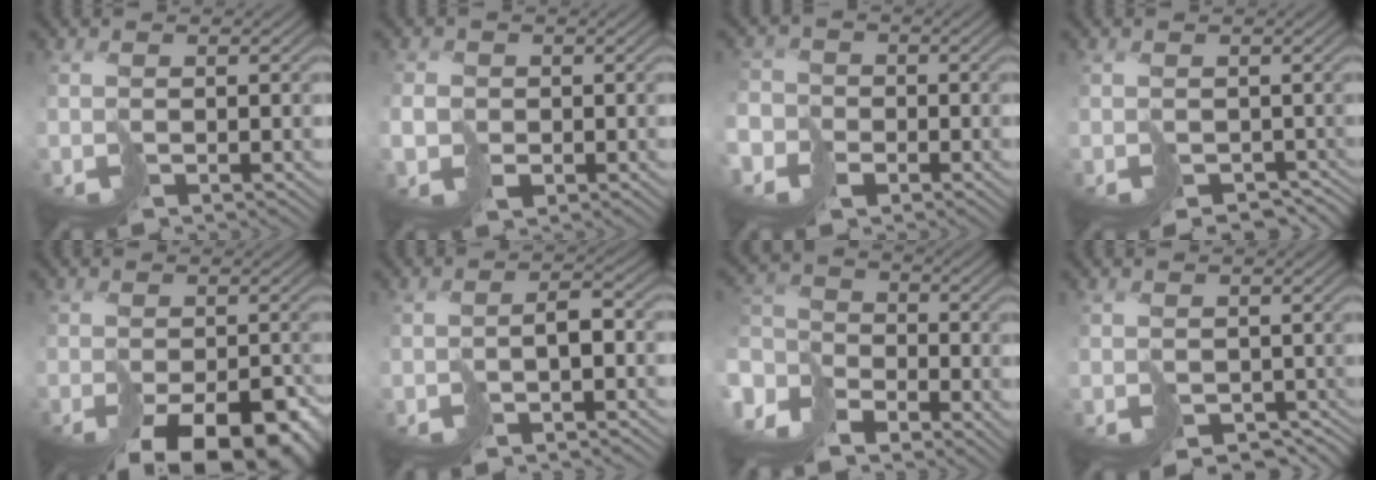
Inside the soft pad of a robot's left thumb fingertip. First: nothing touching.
{"total": 1.9, "force": [-0.1, 1.7, 0.8], "torque": [-0.017, 0.000, -0.004]}
{"total": 6.0, "force": [-3.3, 4.7, 1.4], "torque": [-0.042, -0.020, -0.084]}
{"total": 2.5, "force": [-1.0, 2.1, 0.9], "torque": [-0.008, -0.016, -0.003]}
{"total": 13.4, "force": [-8.7, 7.1, 7.5], "torque": [-0.092, -0.042, -0.073]}
{"total": 2.5, "force": [-1.6, 0.7, 1.7], "torque": [-0.025, 0.001, -0.030]}
{"total": 7.9, "force": [-4.6, 4.9, 4.2], "torque": [-0.122, -0.029, -0.095]}
{"total": 2.7, "force": [-0.8, 2.3, 1.1], "torque": [-0.012, -0.021, 0.001]}